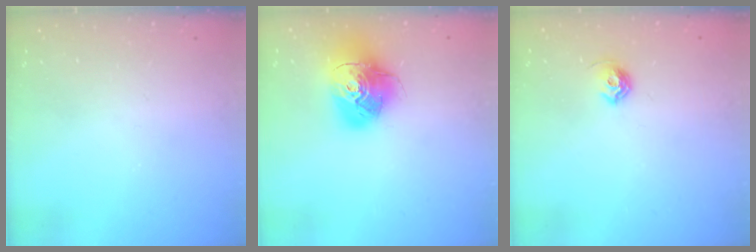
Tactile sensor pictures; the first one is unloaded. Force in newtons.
{"total": 17.5, "press": 17.4, "slide": 2.0}
{"total": 6.1, "press": 6.0, "slide": 1.1}